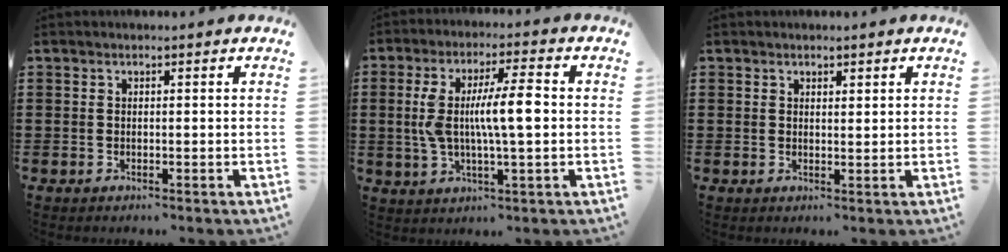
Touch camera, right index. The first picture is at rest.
{"total": 9.6, "force": [0.4, 2.0, 9.3], "torque": [-0.177, 0.003, 0.002]}
{"total": 1.1, "force": [1.0, 0.5, 0.2], "torque": [-0.006, 0.003, 0.018]}